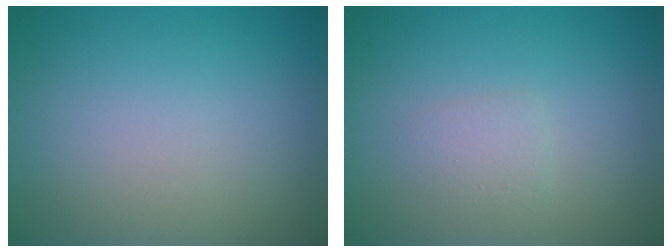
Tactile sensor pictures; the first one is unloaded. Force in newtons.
{"total": 1.1, "press": 1.1, "slide": 0.1}